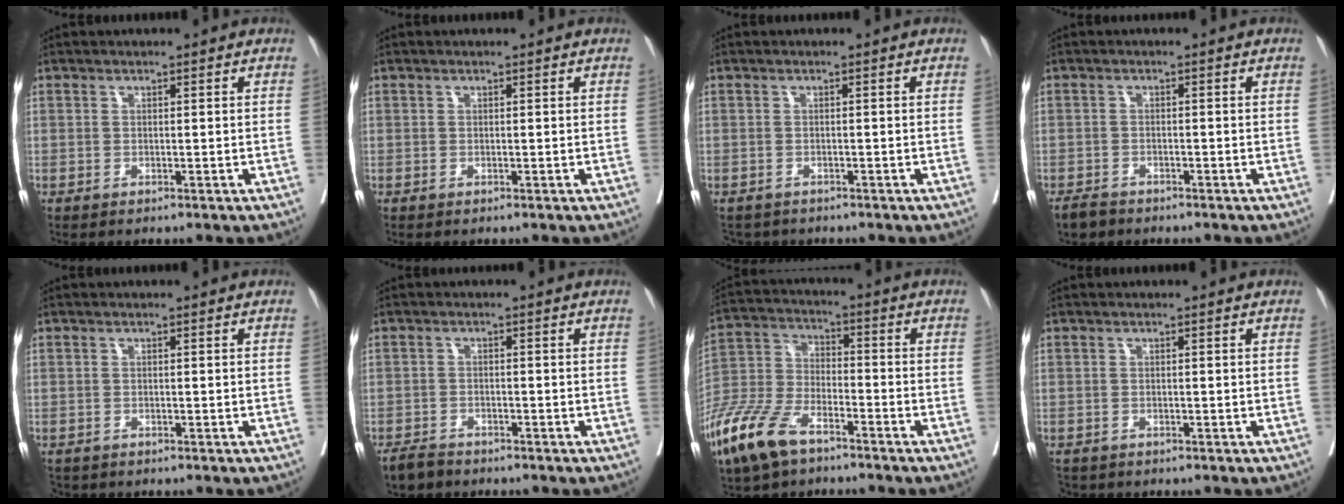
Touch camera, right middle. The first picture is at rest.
{"total": 0.0}
{"total": 3.3, "force": [-2.9, 1.5, 0.2], "torque": [0.000, -0.003, -0.046]}
{"total": 2.4, "force": [-2.1, 1.1, 0.6], "torque": [-0.013, -0.001, -0.034]}
{"total": 1.9, "force": [-1.6, 0.9, 0.3], "torque": [-0.012, -0.004, -0.027]}
{"total": 3.0, "force": [-2.7, 1.2, 0.6], "torque": [-0.012, -0.002, -0.046]}
{"total": 13.0, "force": [-8.8, 5.1, 8.2], "torque": [-0.192, -0.023, -0.178]}
{"total": 2.3, "force": [-2.0, 1.1, 0.4], "torque": [-0.010, -0.004, -0.033]}